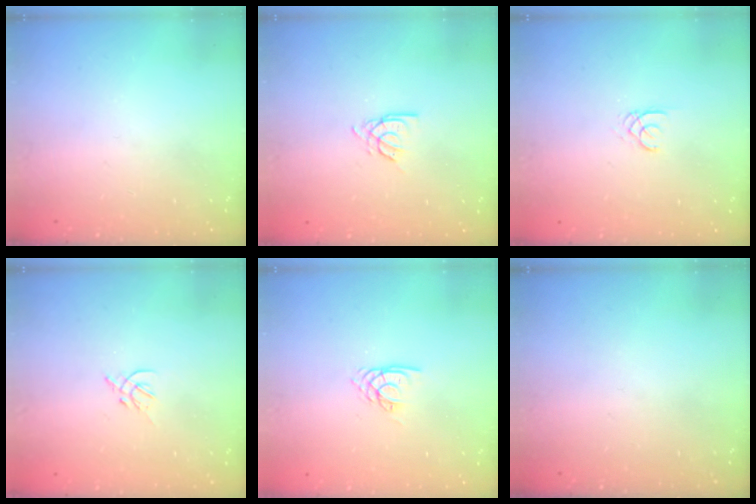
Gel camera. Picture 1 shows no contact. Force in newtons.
{"total": 4.0, "press": 4.0, "slide": 0.1}
{"total": 1.7, "press": 1.7, "slide": 0.2}
{"total": 3.2, "press": 3.1, "slide": 0.7}
{"total": 2.7, "press": 2.7, "slide": 0.1}
{"total": 0.0}